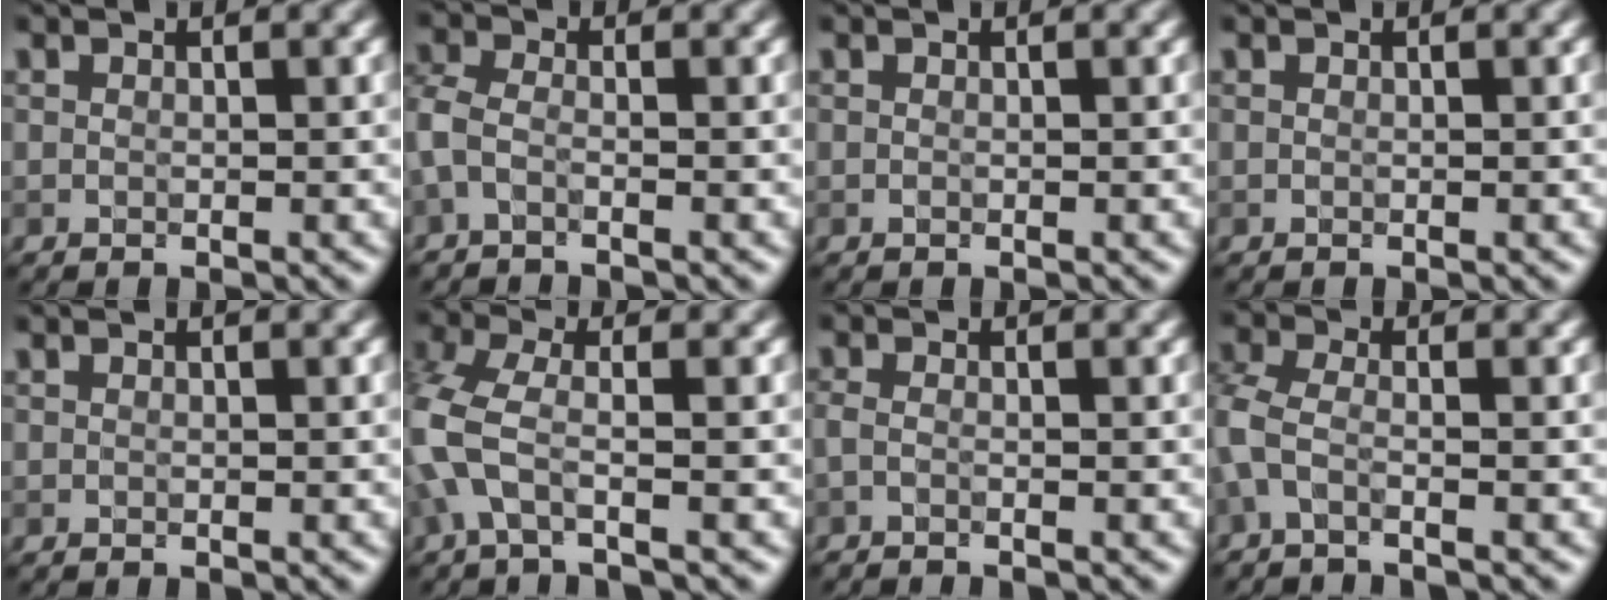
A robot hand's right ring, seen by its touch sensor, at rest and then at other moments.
{"total": 2.1, "force": [-1.4, 0.9, 1.3], "torque": [-0.037, -0.006, -0.042]}
{"total": 0.0}
{"total": 0.0}
{"total": 0.0}
{"total": 5.0, "force": [-1.9, 1.9, 4.3], "torque": [-0.113, 0.000, -0.052]}
{"total": 1.4, "force": [-0.8, 0.4, 1.0], "torque": [-0.016, -0.008, -0.021]}
{"total": 2.3, "force": [-1.2, 0.7, 1.8], "torque": [-0.049, -0.008, -0.039]}